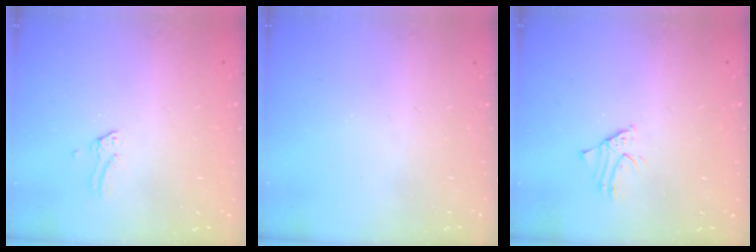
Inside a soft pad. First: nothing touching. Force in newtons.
{"total": 0.0}
{"total": 1.5, "press": 1.5, "slide": 0.1}